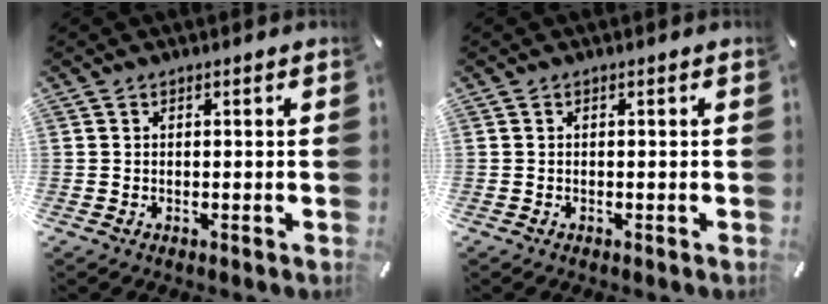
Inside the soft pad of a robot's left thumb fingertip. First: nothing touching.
{"total": 0.0}